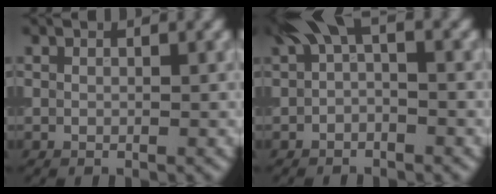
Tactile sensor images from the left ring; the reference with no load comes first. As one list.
[{"total": 3.0, "force": [0.6, 1.4, 2.6], "torque": [-0.040, 0.010, 0.002]}]